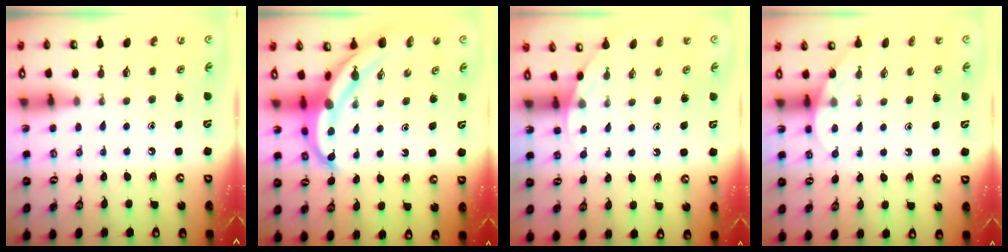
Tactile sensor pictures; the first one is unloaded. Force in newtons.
{"total": 6.4, "press": 6.3, "slide": 0.8}
{"total": 2.6, "press": 2.6, "slide": 0.1}
{"total": 4.0, "press": 4.0, "slide": 0.3}